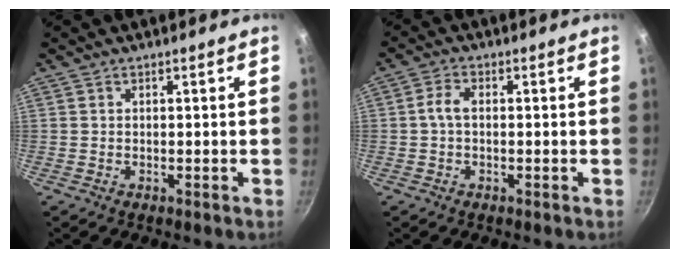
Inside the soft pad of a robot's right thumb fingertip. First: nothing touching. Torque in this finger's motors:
{"motor_torque": [-0.41, 0.59, 0.24, -0.19, 0.08]}